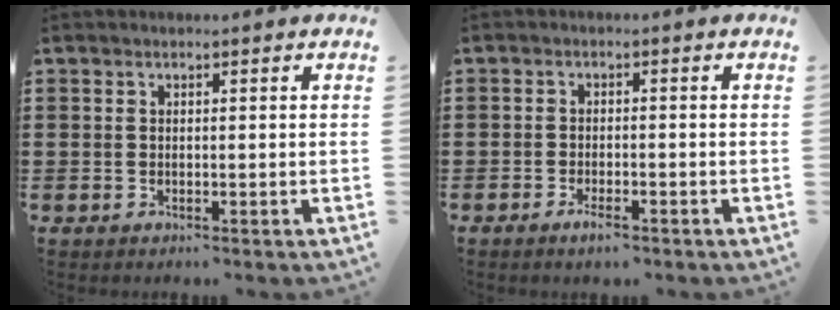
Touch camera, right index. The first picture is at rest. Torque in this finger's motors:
{"motor_torque": [0.44, 0.47, 0.08, 0.00]}